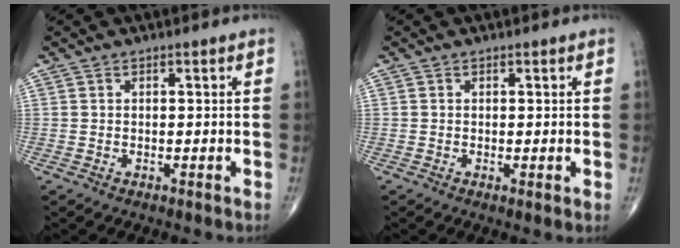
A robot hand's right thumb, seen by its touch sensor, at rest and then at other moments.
{"total": 0.9, "force": [0.1, 0.1, 0.9], "torque": [-0.017, -0.004, -0.002]}